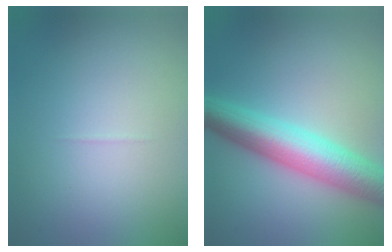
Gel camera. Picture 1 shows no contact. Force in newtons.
{"total": 7.1, "press": 7.1, "slide": 0.2}